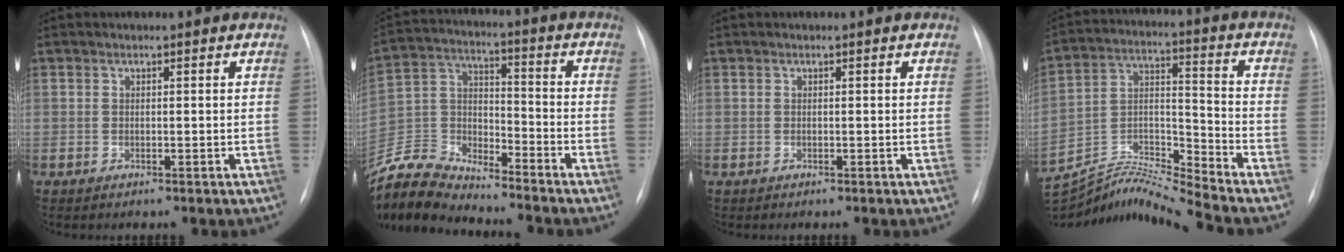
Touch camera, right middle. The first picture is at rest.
{"total": 12.8, "force": [-12.4, 1.7, 2.6], "torque": [-0.055, 0.017, -0.243]}
{"total": 0.0}
{"total": 15.8, "force": [-15.3, -2.2, 3.3], "torque": [-0.063, 0.024, -0.281]}